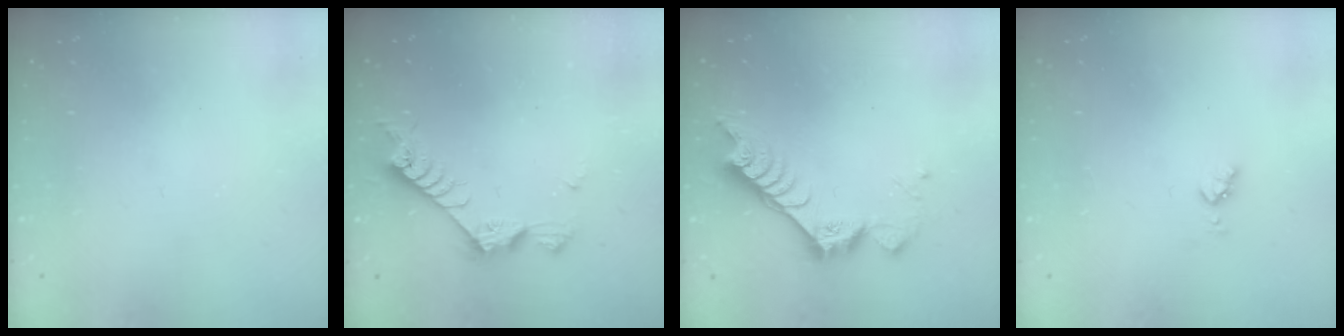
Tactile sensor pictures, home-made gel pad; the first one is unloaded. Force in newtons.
{"total": 7.9, "press": 7.8, "slide": 1.3}
{"total": 10.1, "press": 10.0, "slide": 1.0}
{"total": 3.5, "press": 3.4, "slide": 0.9}